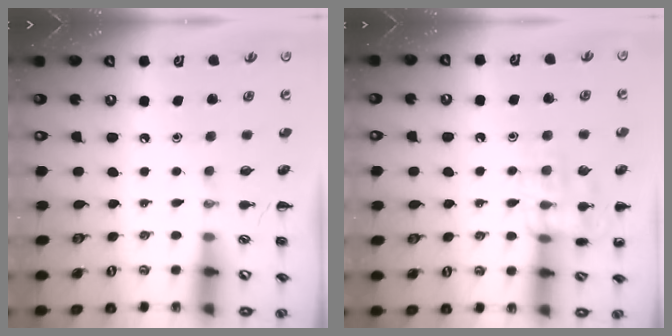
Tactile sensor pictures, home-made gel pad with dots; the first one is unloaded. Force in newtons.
{"total": 12.5, "press": 12.5, "slide": 0.6}